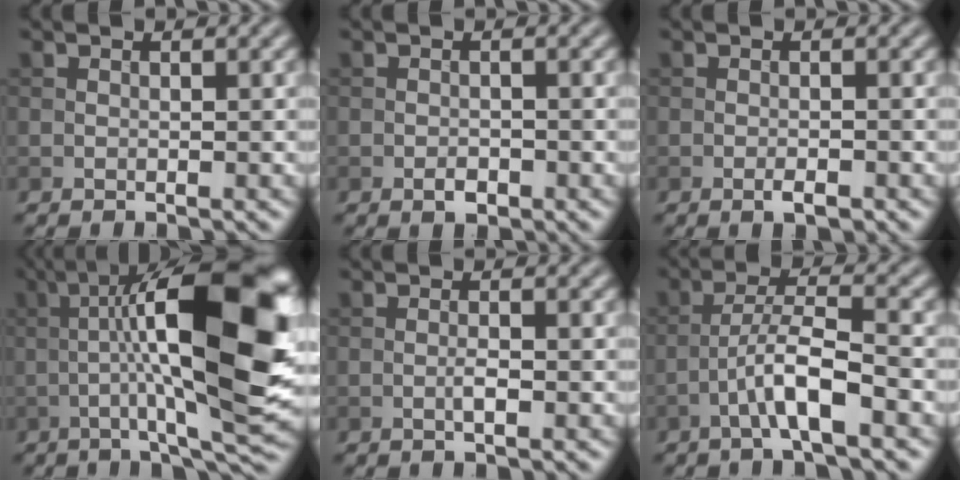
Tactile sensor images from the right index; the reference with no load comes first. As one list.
[{"total": 1.2, "force": [-0.7, 0.6, 0.8], "torque": [-0.012, -0.001, -0.012]}, {"total": 1.3, "force": [-0.7, 0.3, 1.0], "torque": [-0.018, -0.001, -0.013]}, {"total": 16.3, "force": [0.4, 3.6, 15.9], "torque": [-0.230, 0.027, 0.002]}, {"total": 1.2, "force": [-0.4, 0.2, 1.2], "torque": [-0.021, 0.001, -0.008]}, {"total": 4.8, "force": [-2.3, 0.7, 4.2], "torque": [-0.076, 0.017, -0.047]}]